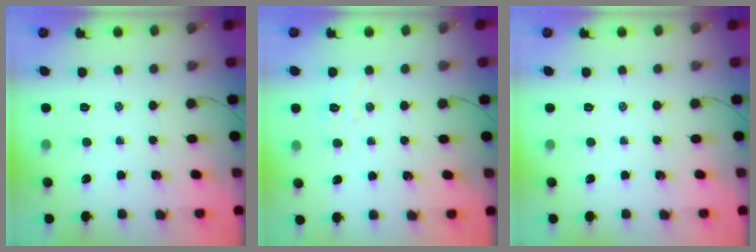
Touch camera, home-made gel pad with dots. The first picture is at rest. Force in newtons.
{"total": 5.1, "press": 4.9, "slide": 1.2}
{"total": 0.0}